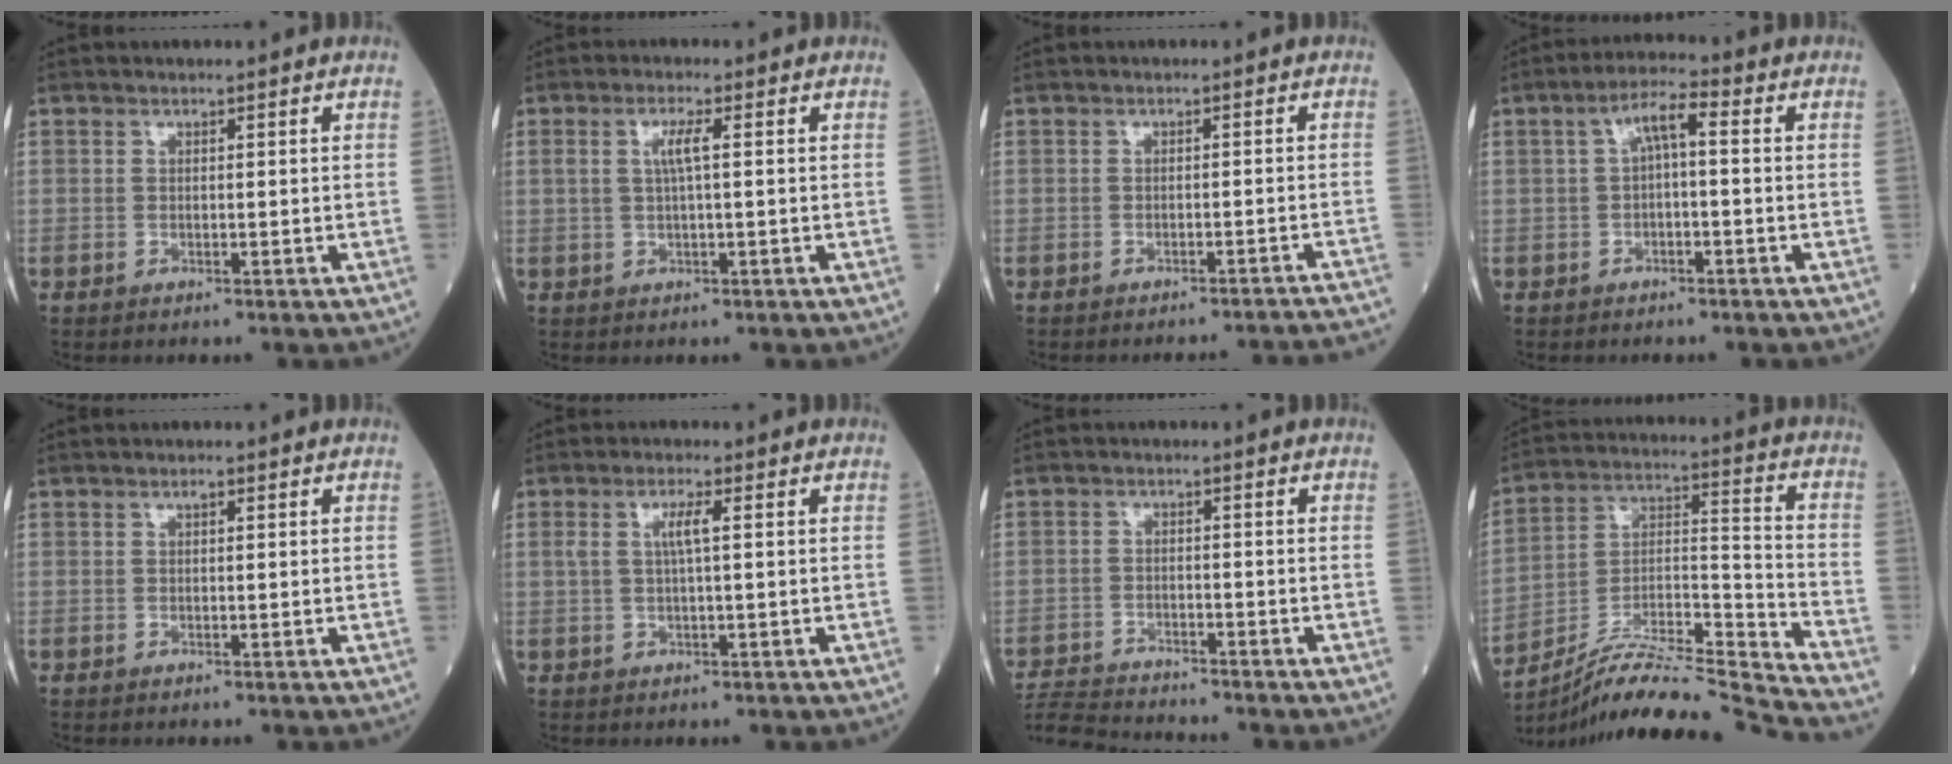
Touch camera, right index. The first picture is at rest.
{"total": 2.9, "force": [0.5, 0.1, 2.8], "torque": [-0.059, 0.004, 0.011]}
{"total": 11.1, "force": [-10.9, -0.9, 1.8], "torque": [-0.002, -0.007, -0.116]}
{"total": 4.8, "force": [0.5, 1.1, 4.6], "torque": [-0.082, 0.024, 0.006]}
{"total": 0.6, "force": [0.3, 0.2, 0.5], "torque": [-0.010, 0.001, 0.004]}
{"total": 2.9, "force": [0.6, 0.1, 2.9], "torque": [-0.059, 0.005, 0.012]}
{"total": 8.0, "force": [-8.0, 0.2, 1.2], "torque": [-0.026, -0.012, -0.141]}
{"total": 19.5, "force": [-18.5, -2.1, 6.1], "torque": [-0.117, 0.013, -0.313]}